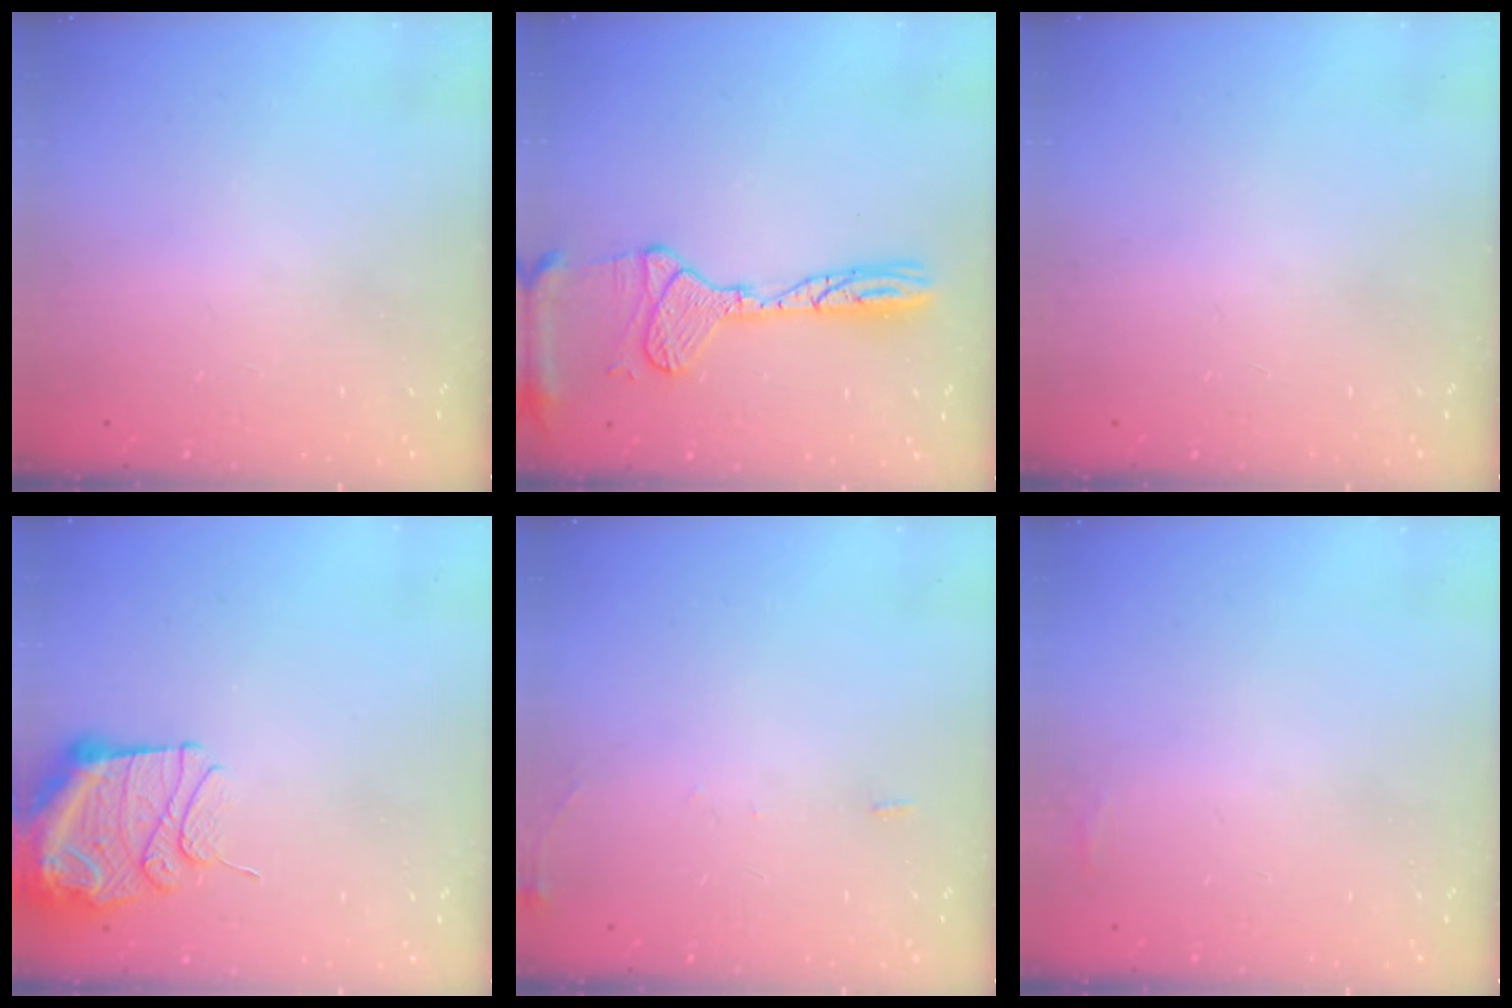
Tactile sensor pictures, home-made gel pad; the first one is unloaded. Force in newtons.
{"total": 15.3, "press": 15.1, "slide": 2.2}
{"total": 0.0}
{"total": 12.9, "press": 12.6, "slide": 2.9}
{"total": 5.8, "press": 5.7, "slide": 0.9}
{"total": 3.5, "press": 3.3, "slide": 1.3}